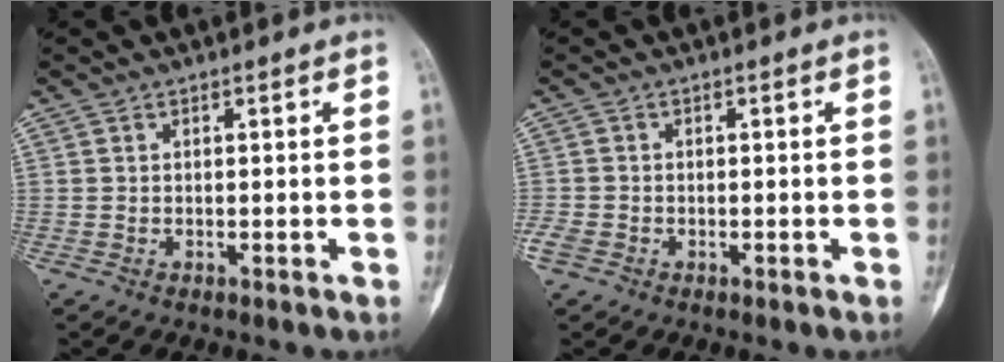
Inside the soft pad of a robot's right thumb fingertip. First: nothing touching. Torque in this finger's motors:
{"motor_torque": [0.62, 0.34, 0.31, -0.17, 0.07]}